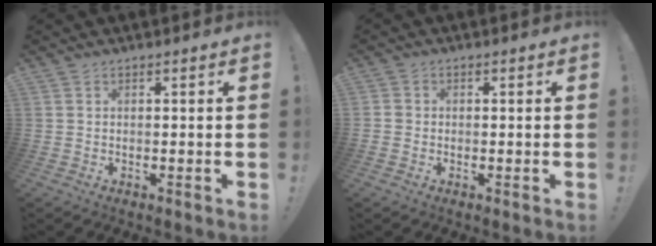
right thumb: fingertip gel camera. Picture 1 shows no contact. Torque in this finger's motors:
{"motor_torque": [-0.03, -0.29, -0.18, 0.30, -0.01]}